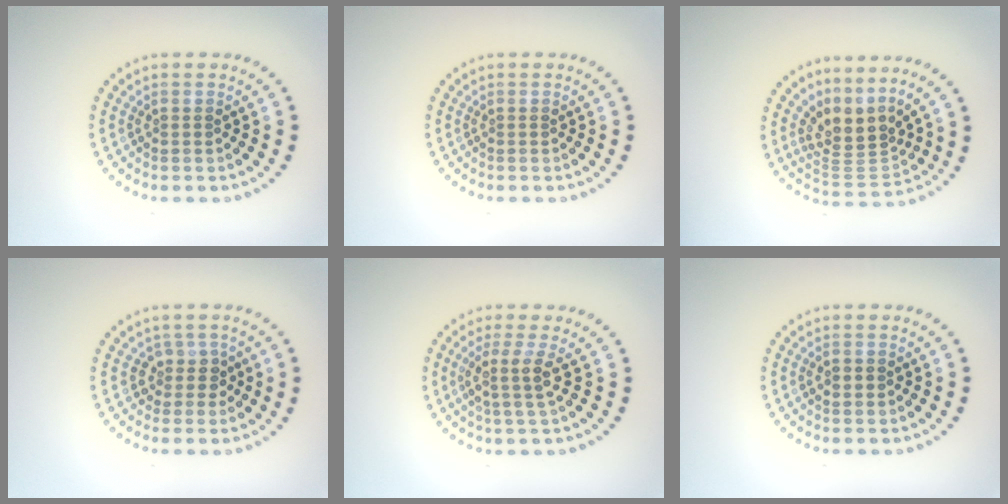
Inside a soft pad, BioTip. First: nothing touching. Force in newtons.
{"total": 0.0}
{"total": 3.9, "press": 2.5, "slide": 3.0}
{"total": 1.9, "press": 1.5, "slide": 1.1}
{"total": 2.6, "press": 1.9, "slide": 1.7}
{"total": 1.5, "press": 1.5, "slide": 0.2}